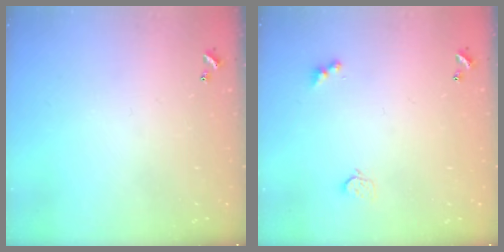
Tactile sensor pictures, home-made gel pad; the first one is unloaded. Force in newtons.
{"total": 3.4, "press": 3.3, "slide": 0.5}